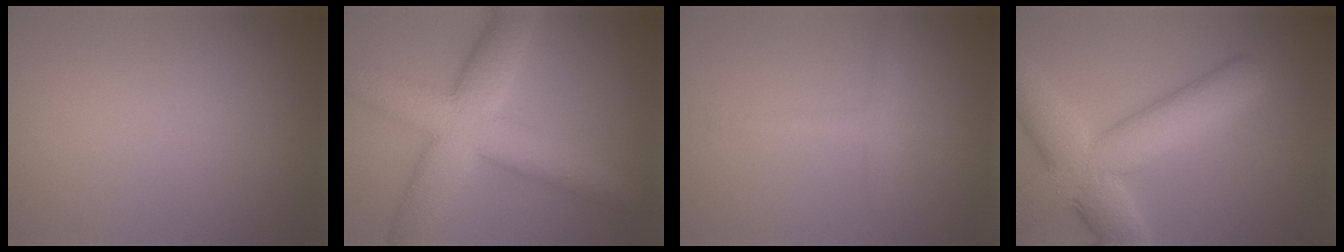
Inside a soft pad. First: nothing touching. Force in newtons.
{"total": 9.3, "press": 9.3, "slide": 0.2}
{"total": 1.9, "press": 1.9, "slide": 0.1}
{"total": 9.8, "press": 9.8, "slide": 0.3}